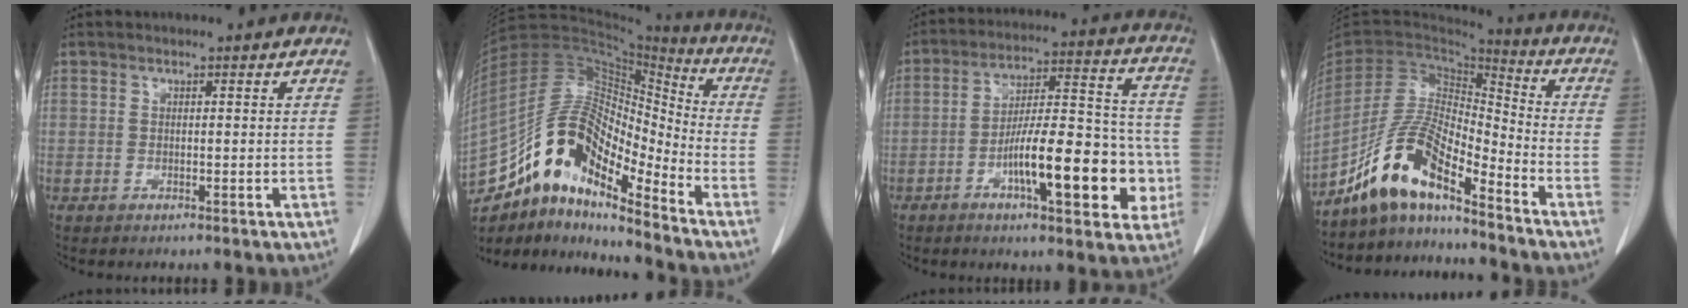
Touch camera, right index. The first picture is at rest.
{"total": 17.0, "force": [-12.1, 4.7, 11.0], "torque": [-0.198, 0.046, -0.213]}
{"total": 17.2, "force": [-5.3, 4.8, 15.7], "torque": [-0.236, 0.026, -0.078]}
{"total": 12.1, "force": [-9.5, 2.6, 7.1], "torque": [-0.147, 0.019, -0.177]}